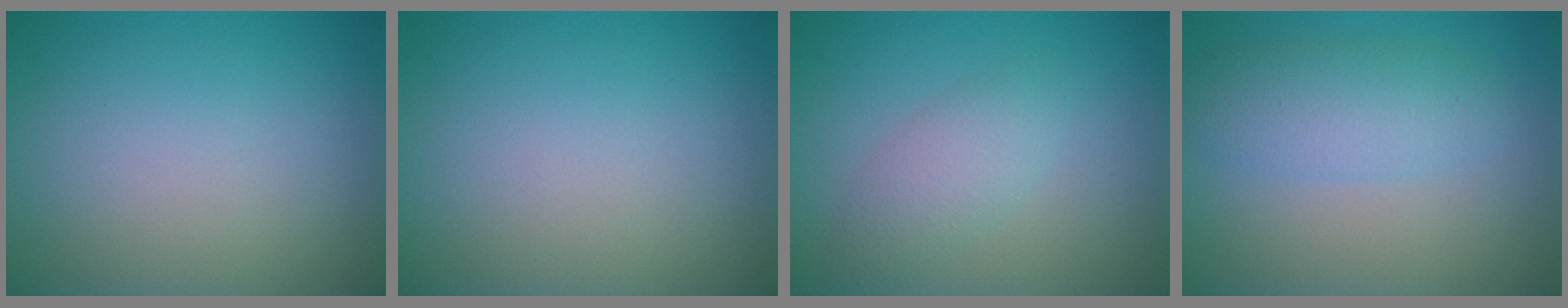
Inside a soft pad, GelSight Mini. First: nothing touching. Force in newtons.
{"total": 0.0}
{"total": 2.7, "press": 2.7, "slide": 0.1}
{"total": 3.7, "press": 3.6, "slide": 0.2}